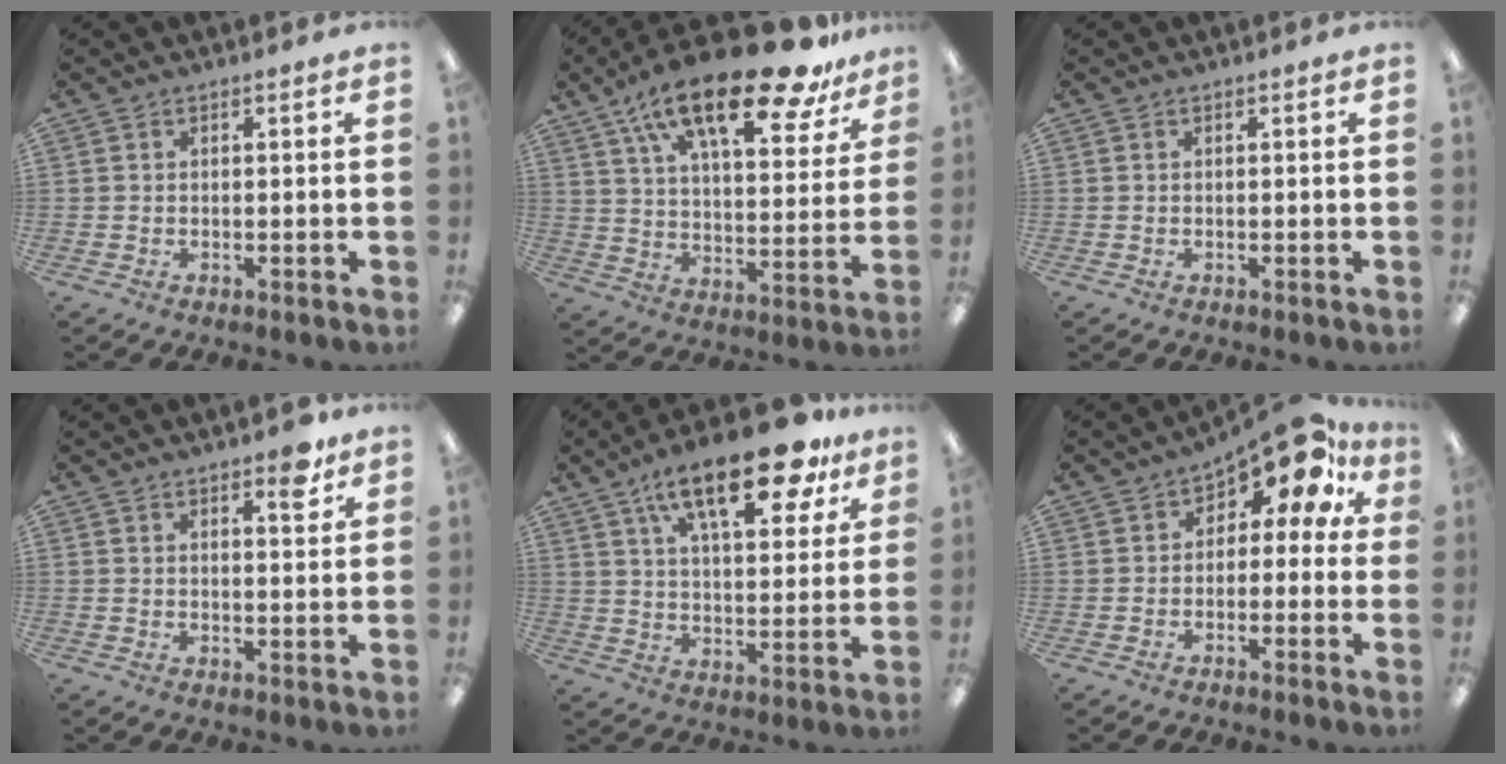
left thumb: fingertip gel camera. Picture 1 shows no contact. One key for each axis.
{"total": 24.1, "fx": 16.4, "fy": 8.3, "fz": 15.7, "tx": -0.253, "ty": -0.092, "tz": 0.272}
{"total": 0.0}
{"total": 4.9, "fx": 3.6, "fy": 1.6, "fz": 2.9, "tx": -0.025, "ty": -0.021, "tz": 0.055}
{"total": 20.4, "fx": 12.7, "fy": 8.0, "fz": 13.9, "tx": -0.212, "ty": -0.058, "tz": 0.204}
{"total": 10.4, "fx": 6.3, "fy": 4.6, "fz": 7.0, "tx": -0.100, "ty": -0.039, "tz": 0.105}